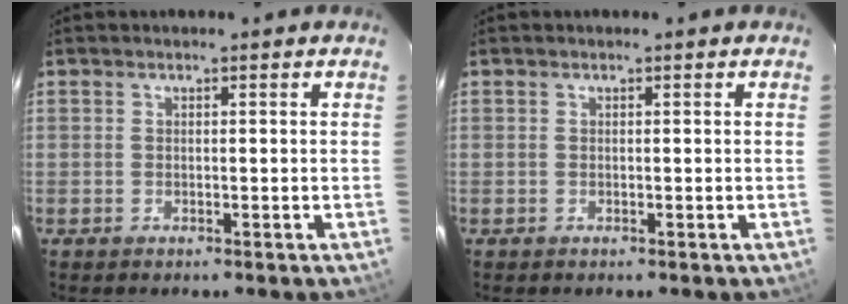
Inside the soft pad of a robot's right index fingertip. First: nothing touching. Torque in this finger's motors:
{"motor_torque": [0.00, 0.00, 0.03, 0.01]}